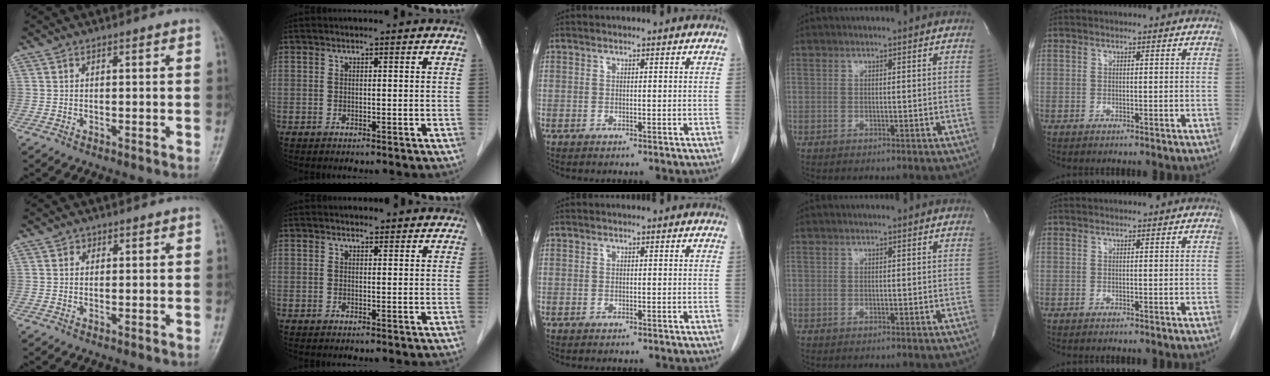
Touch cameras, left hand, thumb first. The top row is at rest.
{"thumb": {"total": 0.8, "force": [0.3, 0.7, -0.1], "torque": [0.013, -0.001, 0.003]}, "index": {"total": 3.5, "force": [3.4, 0.9, 0.4], "torque": [-0.006, 0.007, 0.031]}}